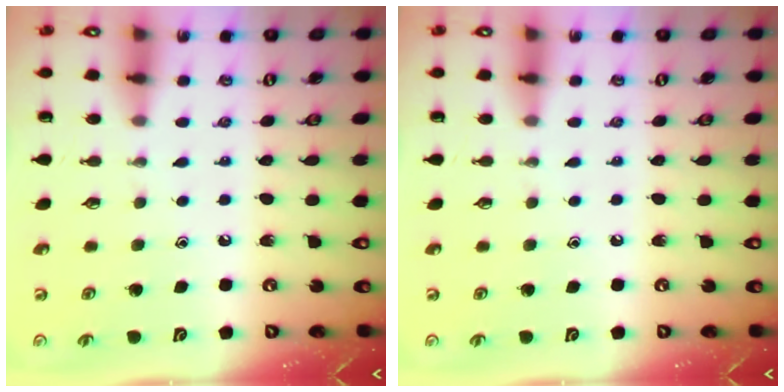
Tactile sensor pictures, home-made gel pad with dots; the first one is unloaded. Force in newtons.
{"total": 0.0}